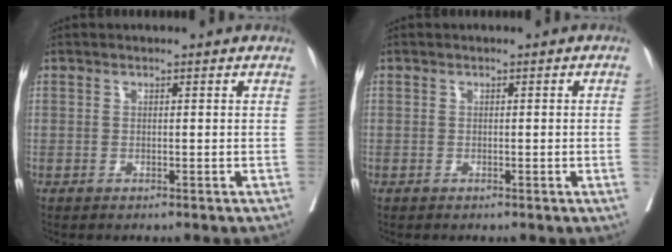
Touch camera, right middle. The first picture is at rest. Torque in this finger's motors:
{"motor_torque": [0.34, -0.37, -0.54, -0.21]}